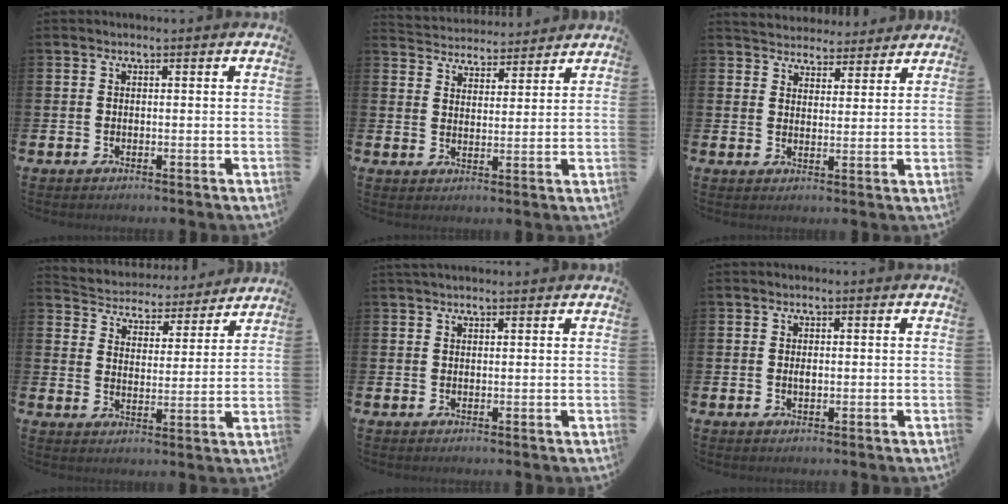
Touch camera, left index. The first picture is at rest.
{"total": 4.4, "force": [4.3, 0.8, -0.4], "torque": [-0.016, -0.026, 0.078]}
{"total": 4.2, "force": [4.0, 1.1, -0.4], "torque": [-0.008, -0.027, 0.072]}
{"total": 4.5, "force": [4.3, 1.5, -0.1], "torque": [-0.024, -0.044, 0.069]}
{"total": 1.3, "force": [1.2, 0.3, 0.4], "torque": [0.000, -0.001, 0.021]}
{"total": 0.8, "force": [0.0, 0.4, 0.7], "torque": [-0.013, 0.001, -0.001]}